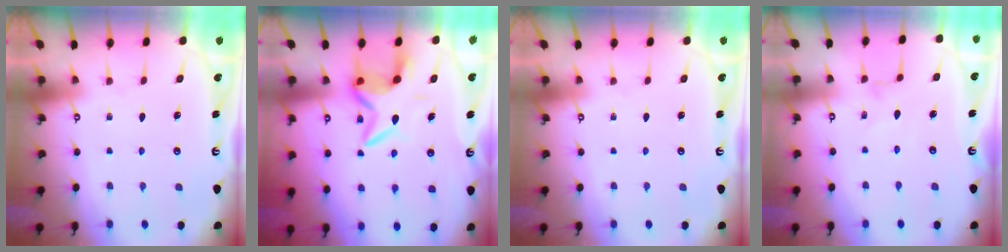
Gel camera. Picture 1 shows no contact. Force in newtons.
{"total": 8.2, "press": 8.1, "slide": 1.3}
{"total": 0.0}
{"total": 1.2, "press": 1.1, "slide": 0.3}